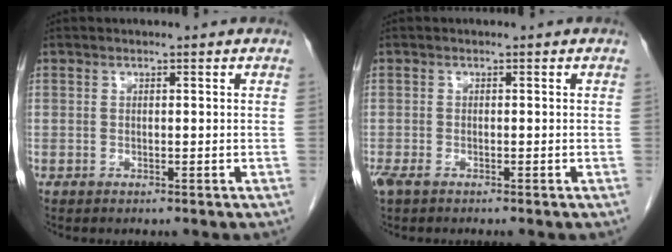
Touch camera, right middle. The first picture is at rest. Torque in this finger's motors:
{"motor_torque": [0.64, -0.39, 0.01, 0.04]}